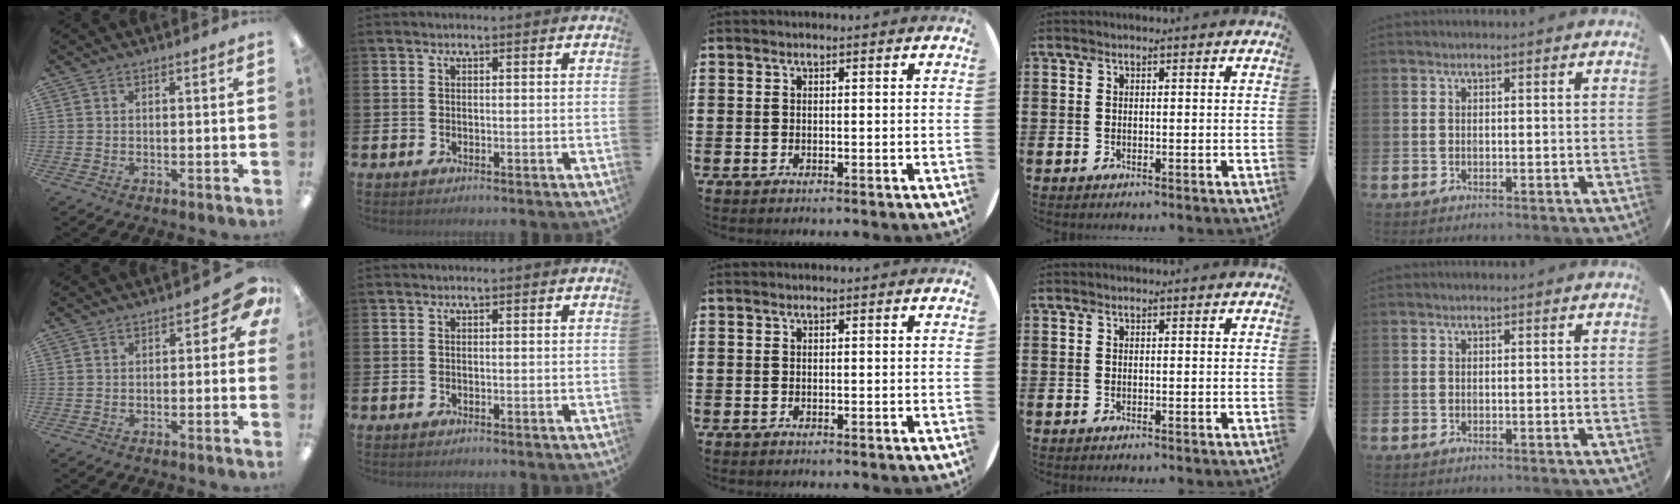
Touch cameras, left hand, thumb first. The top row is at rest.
{"thumb": {"total": 4.0, "force": [0.0, 2.7, 2.9], "torque": [-0.030, -0.001, -0.003]}}